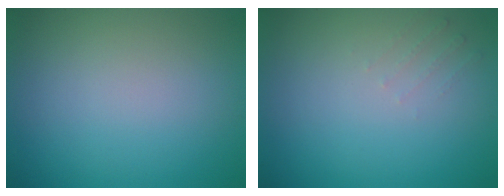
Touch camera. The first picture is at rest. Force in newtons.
{"total": 0.8, "press": 0.8, "slide": 0.2}